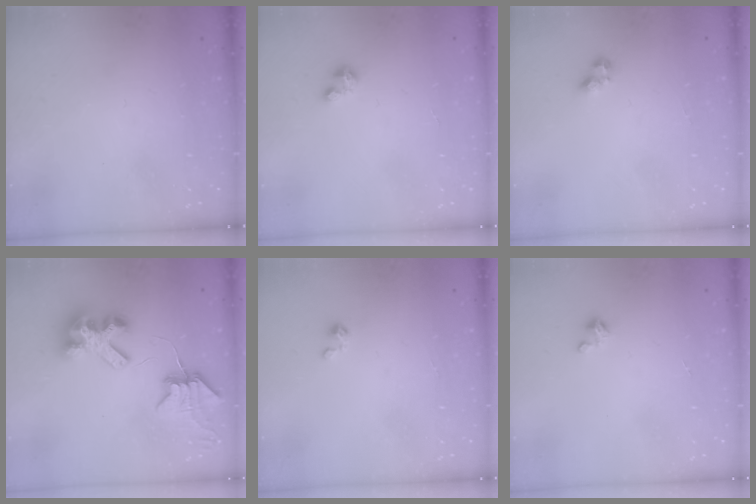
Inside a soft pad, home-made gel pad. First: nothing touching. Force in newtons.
{"total": 1.7, "press": 1.7, "slide": 0.4}
{"total": 3.0, "press": 2.9, "slide": 0.6}
{"total": 8.8, "press": 8.7, "slide": 1.2}
{"total": 2.3, "press": 2.2, "slide": 0.3}
{"total": 1.4, "press": 1.4, "slide": 0.3}